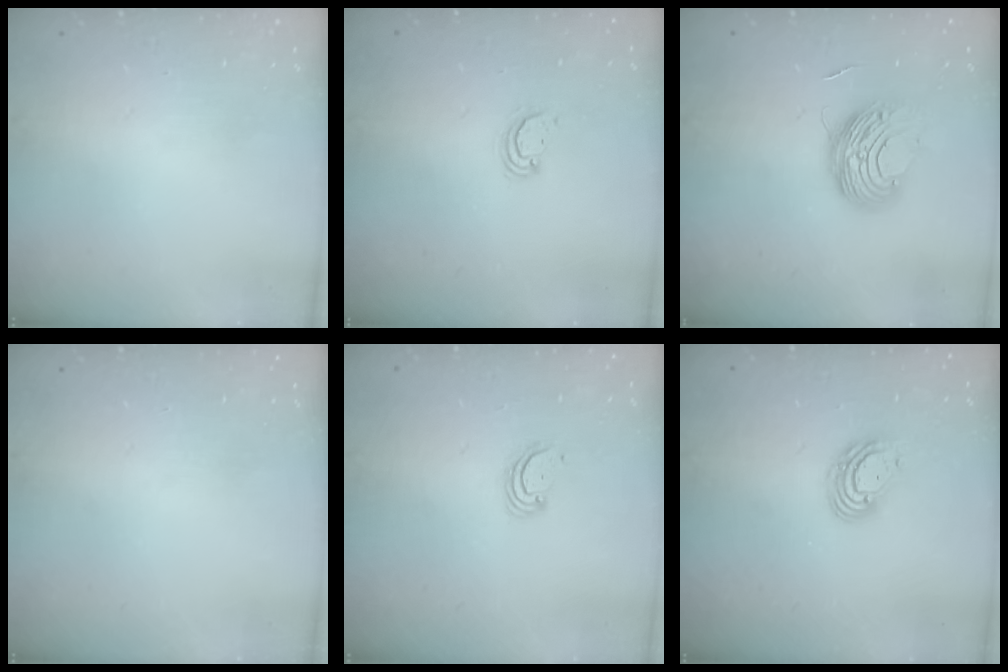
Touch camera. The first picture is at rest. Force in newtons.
{"total": 2.2, "press": 2.2, "slide": 0.3}
{"total": 9.3, "press": 9.3, "slide": 0.4}
{"total": 0.0}
{"total": 2.8, "press": 2.8, "slide": 0.2}
{"total": 7.9, "press": 7.8, "slide": 1.5}